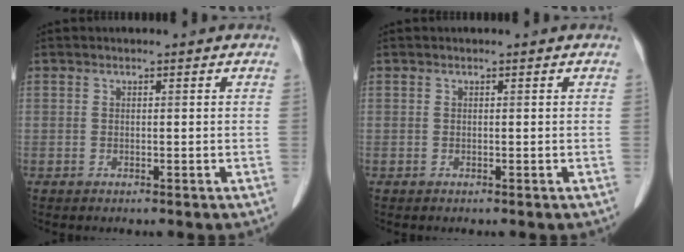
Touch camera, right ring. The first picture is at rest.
{"total": 0.0}